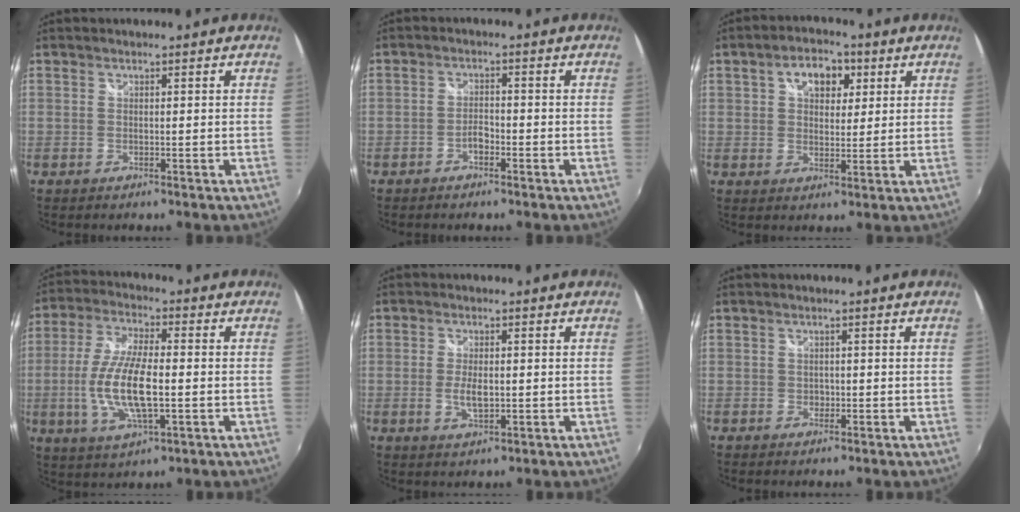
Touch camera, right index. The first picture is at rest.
{"total": 2.2, "force": [-1.4, 1.0, 1.3], "torque": [-0.026, 0.004, -0.029]}
{"total": 7.6, "force": [3.0, 4.8, 5.1], "torque": [-0.084, 0.024, 0.047]}
{"total": 12.5, "force": [-1.9, 4.1, 11.7], "torque": [-0.243, -0.004, -0.038]}
{"total": 3.9, "force": [-0.5, 1.8, 3.4], "torque": [-0.066, -0.005, -0.009]}
{"total": 1.2, "force": [-0.4, 1.1, 0.3], "torque": [-0.004, -0.002, -0.004]}